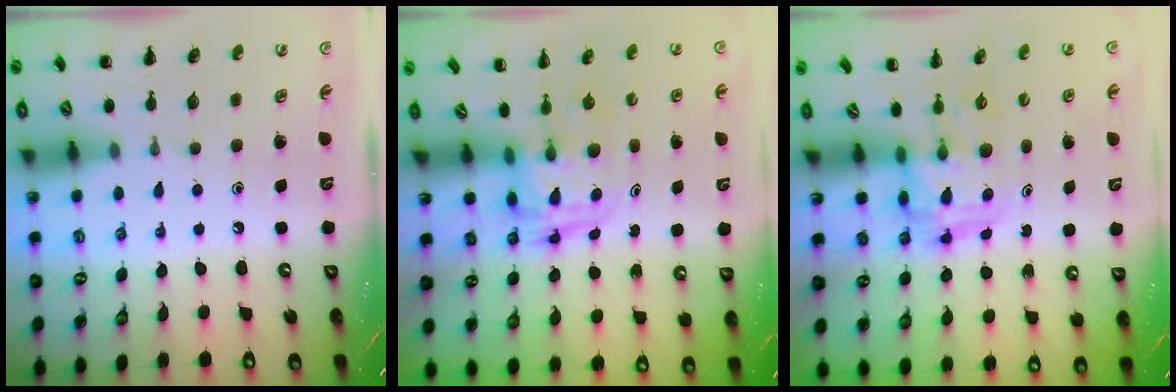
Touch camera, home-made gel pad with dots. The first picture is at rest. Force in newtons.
{"total": 3.1, "press": 3.1, "slide": 0.5}
{"total": 3.5, "press": 3.5, "slide": 0.6}